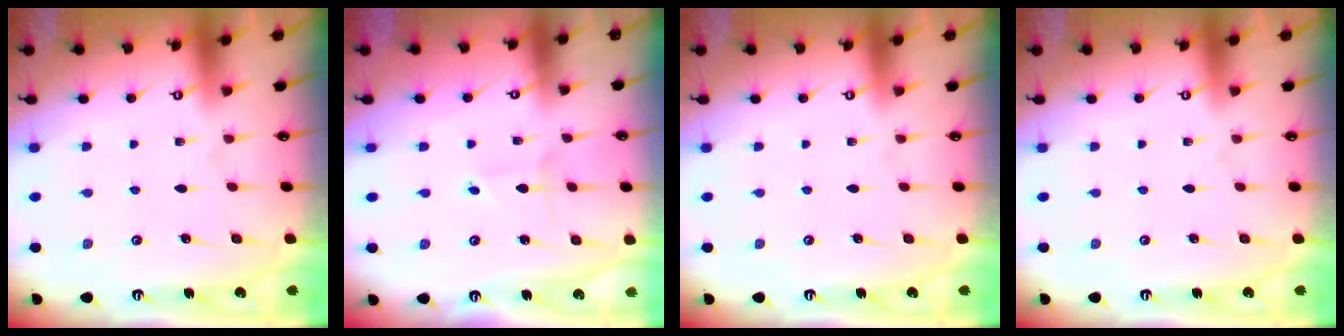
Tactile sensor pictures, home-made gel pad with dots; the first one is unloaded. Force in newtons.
{"total": 2.0, "press": 2.0, "slide": 0.1}
{"total": 0.0}
{"total": 0.0}